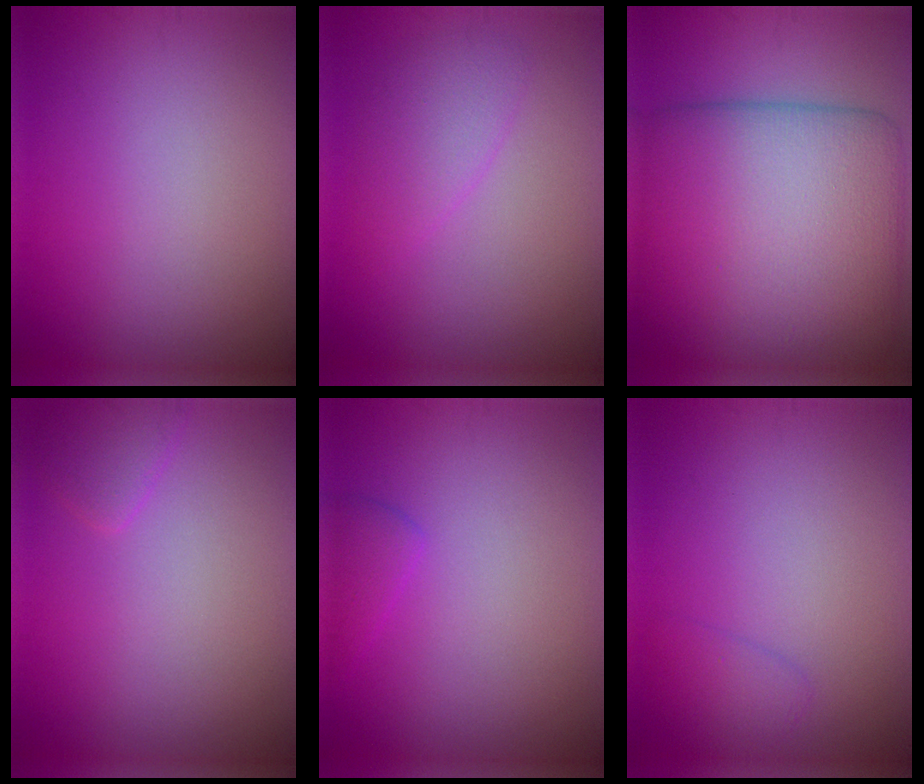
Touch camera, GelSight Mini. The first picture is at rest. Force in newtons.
{"total": 2.5, "press": 2.5, "slide": 0.2}
{"total": 14.4, "press": 14.4, "slide": 0.5}
{"total": 1.5, "press": 1.5, "slide": 0.1}
{"total": 1.6, "press": 1.6, "slide": 0.1}
{"total": 1.3, "press": 1.3, "slide": 0.2}